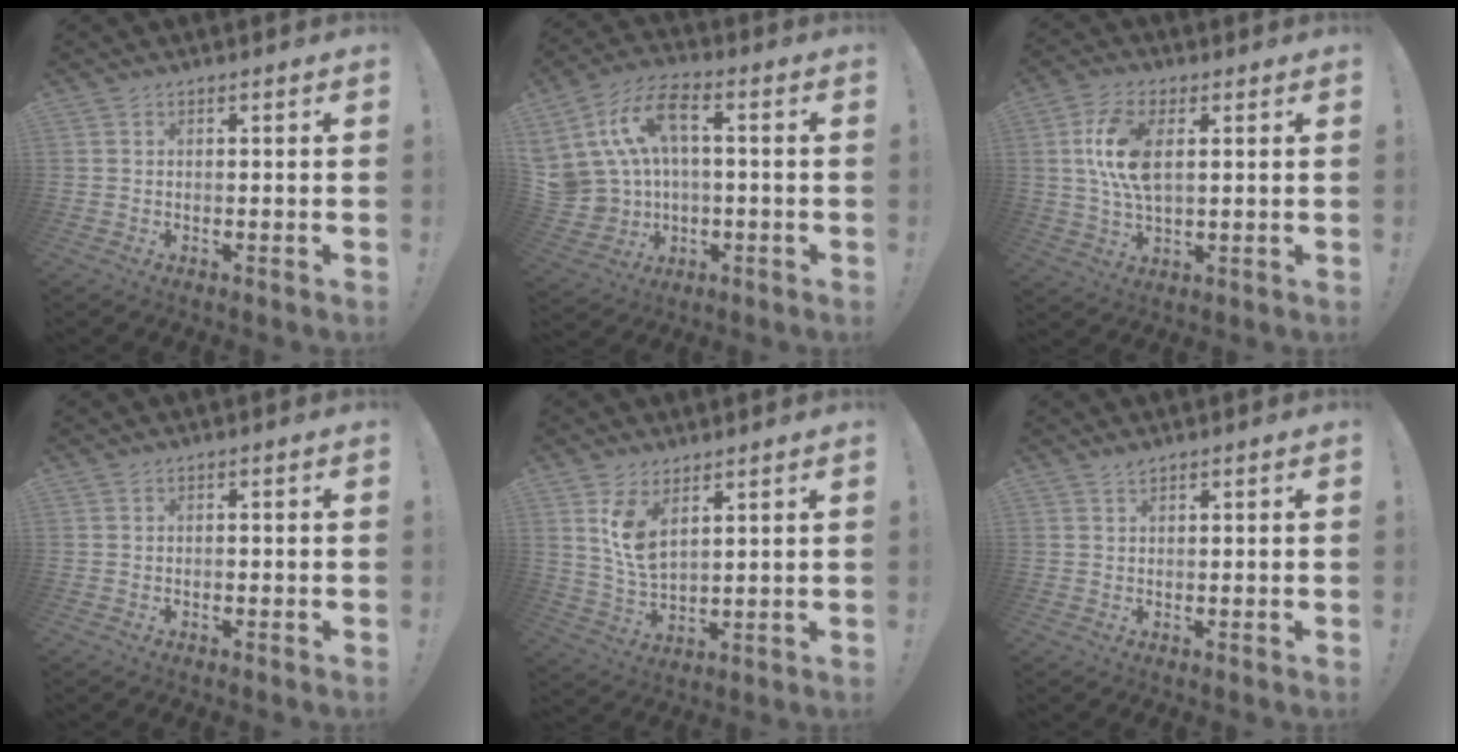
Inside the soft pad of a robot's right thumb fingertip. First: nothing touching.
{"total": 14.4, "force": [3.1, 10.7, 9.1], "torque": [-0.202, 0.006, 0.065]}
{"total": 11.8, "force": [2.6, 6.1, 9.7], "torque": [-0.191, -0.004, 0.044]}
{"total": 0.5, "force": [-0.4, 0.3, 0.2], "torque": [-0.003, 0.001, -0.008]}
{"total": 8.2, "force": [5.0, 3.7, 5.2], "torque": [-0.099, -0.032, 0.092]}
{"total": 1.3, "force": [1.2, 0.3, 0.4], "torque": [0.000, -0.003, 0.020]}